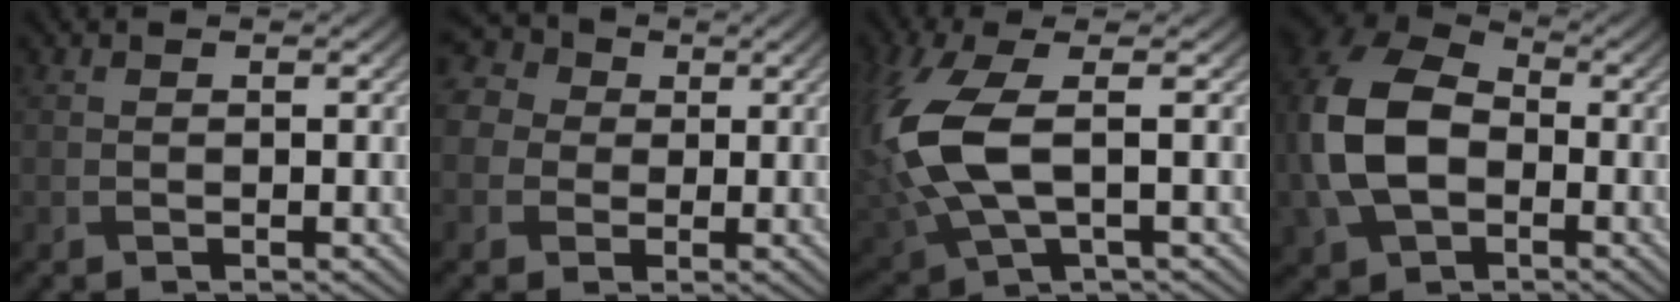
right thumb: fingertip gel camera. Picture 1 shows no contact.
{"total": 9.0, "force": [2.1, 7.8, 4.0], "torque": [-0.139, 0.027, 0.011]}
{"total": 11.5, "force": [0.9, 5.1, 10.3], "torque": [-0.266, -0.005, 0.017]}
{"total": 13.4, "force": [-1.6, 9.4, 9.4], "torque": [-0.245, -0.013, -0.038]}